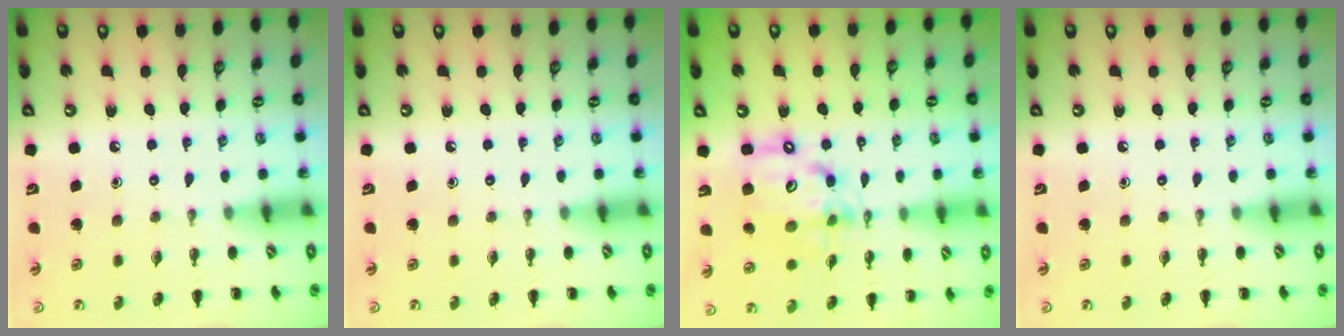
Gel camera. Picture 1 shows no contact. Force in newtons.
{"total": 0.0}
{"total": 14.8, "press": 14.4, "slide": 3.5}
{"total": 0.0}